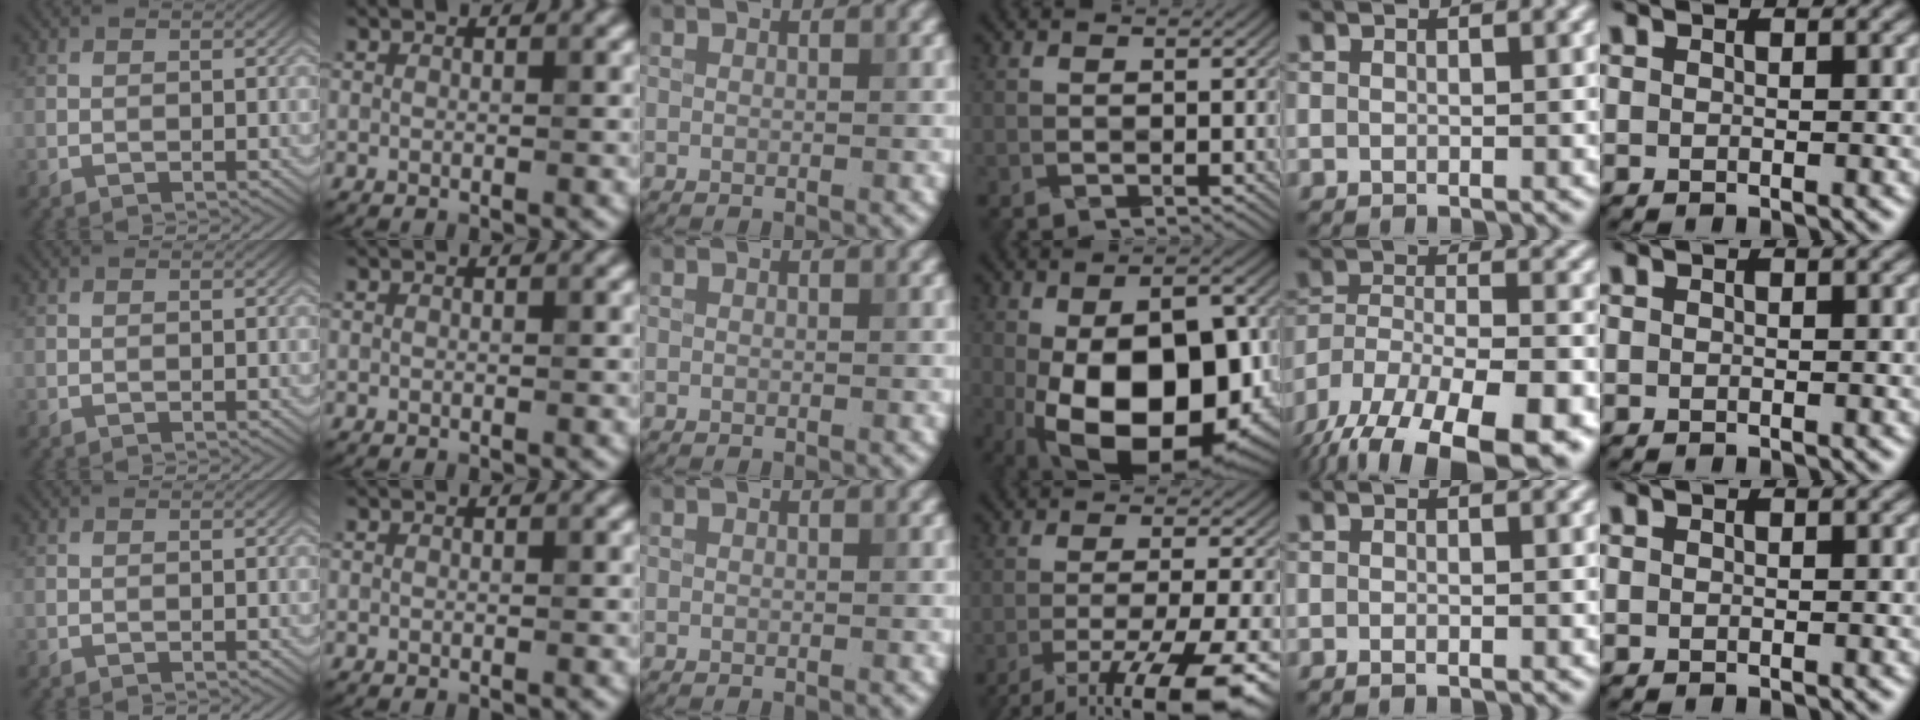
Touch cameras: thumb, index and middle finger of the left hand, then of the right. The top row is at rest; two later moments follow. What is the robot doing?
{"motion": "fold", "object": "hoodie"}